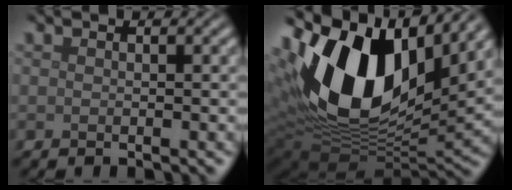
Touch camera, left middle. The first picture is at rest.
{"total": 17.2, "force": [5.5, 9.9, 12.9], "torque": [-0.261, 0.008, 0.090]}